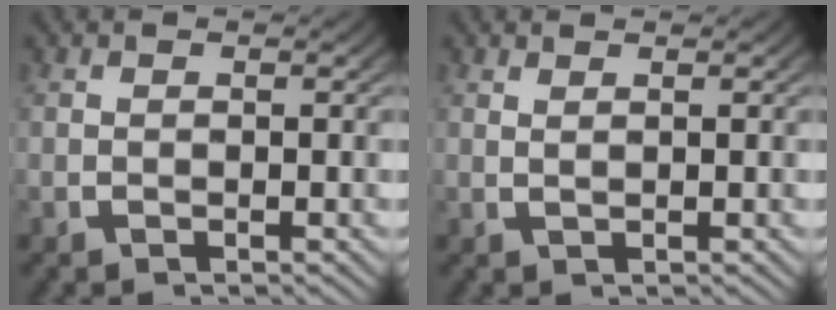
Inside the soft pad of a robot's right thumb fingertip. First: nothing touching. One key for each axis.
{"total": 0.8, "fx": 0.8, "fy": -0.1, "fz": 0.2, "tx": -0.006, "ty": 0.000, "tz": 0.017}